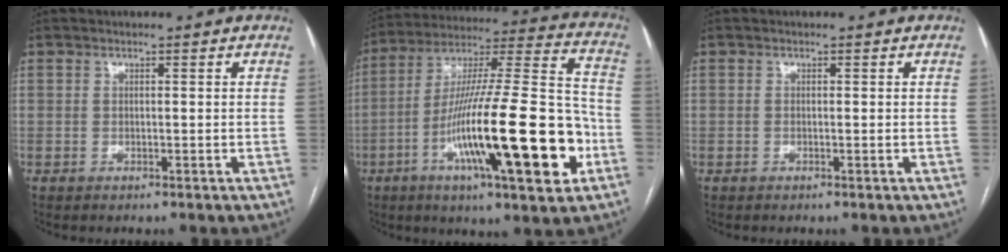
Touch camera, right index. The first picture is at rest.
{"total": 26.1, "force": [-8.3, 3.2, 24.6], "torque": [-0.387, -0.011, -0.131]}
{"total": 0.0}